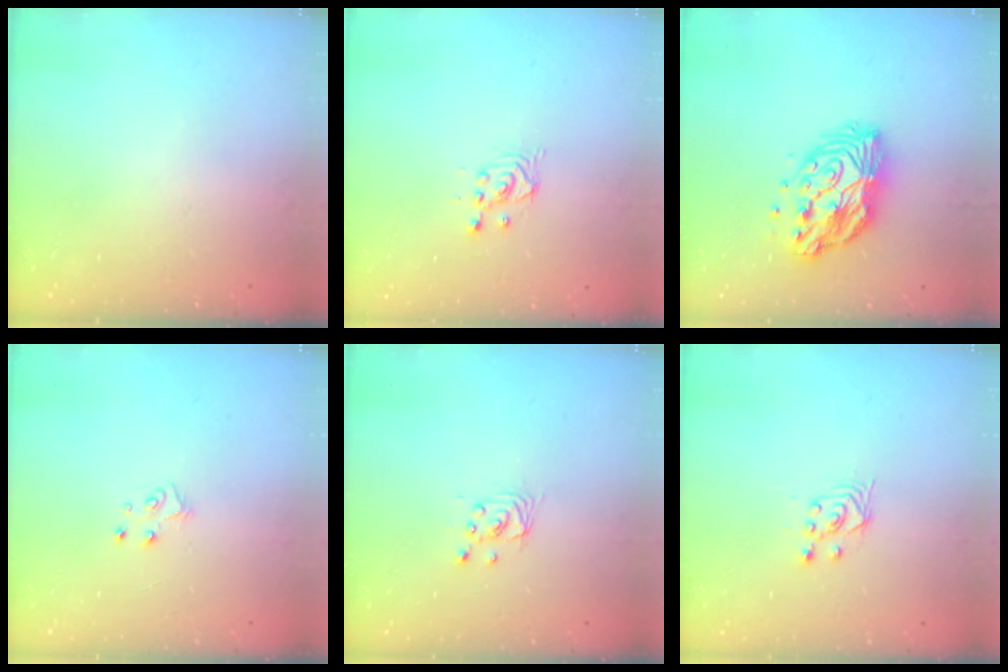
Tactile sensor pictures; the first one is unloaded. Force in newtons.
{"total": 2.5, "press": 2.5, "slide": 0.2}
{"total": 12.8, "press": 12.8, "slide": 0.9}
{"total": 4.0, "press": 4.0, "slide": 0.2}
{"total": 2.9, "press": 2.9, "slide": 0.2}
{"total": 3.5, "press": 3.0, "slide": 1.7}